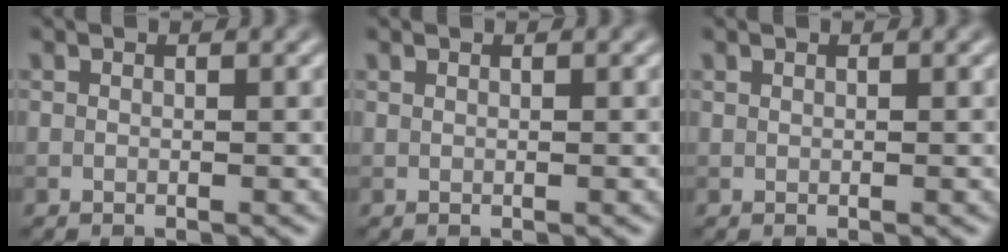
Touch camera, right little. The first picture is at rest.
{"total": 0.0}
{"total": 0.0}